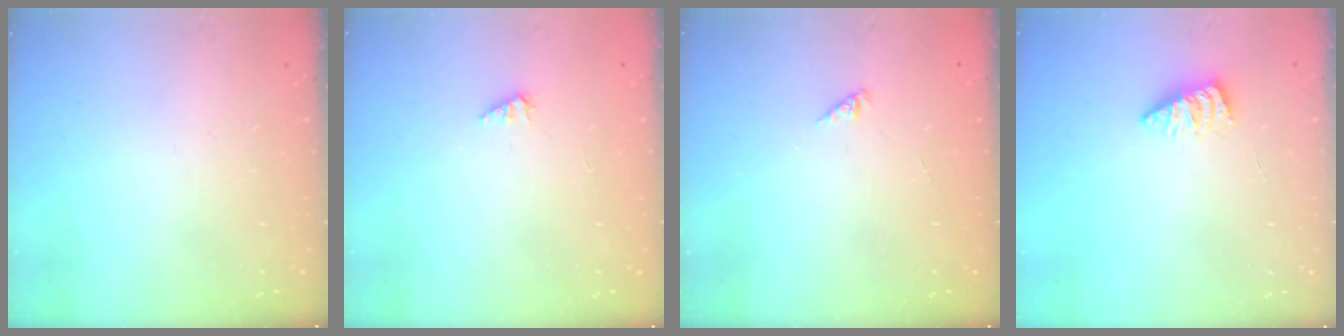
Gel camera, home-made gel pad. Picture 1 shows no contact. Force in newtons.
{"total": 1.1, "press": 1.1, "slide": 0.1}
{"total": 0.0}
{"total": 2.6, "press": 2.6, "slide": 0.2}